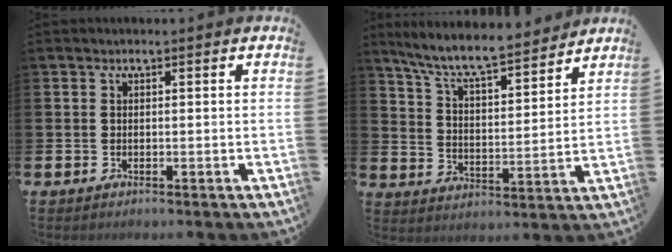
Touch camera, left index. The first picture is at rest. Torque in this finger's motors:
{"motor_torque": [1.03, -1.11, 0.54, 0.21]}